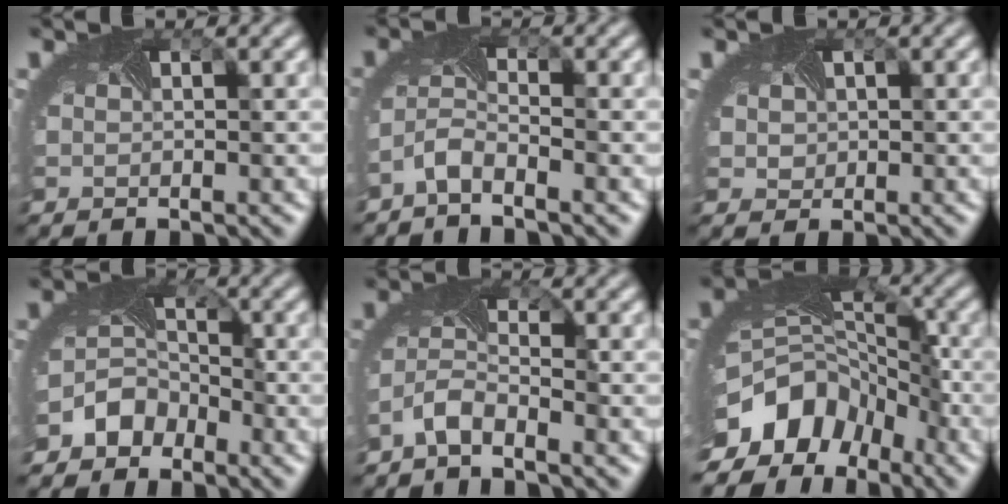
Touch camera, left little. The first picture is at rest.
{"total": 2.3, "force": [-2.1, 0.2, 0.9], "torque": [-0.031, -0.003, -0.050]}
{"total": 1.6, "force": [0.6, 1.4, 0.5], "torque": [-0.014, 0.003, 0.004]}
{"total": 3.8, "force": [-2.6, 2.5, 0.9], "torque": [-0.013, -0.001, -0.059]}
{"total": 2.6, "force": [-2.3, 0.6, 1.1], "torque": [-0.037, -0.005, -0.053]}
{"total": 13.0, "force": [-6.8, 9.1, 6.4], "torque": [-0.132, -0.022, -0.101]}